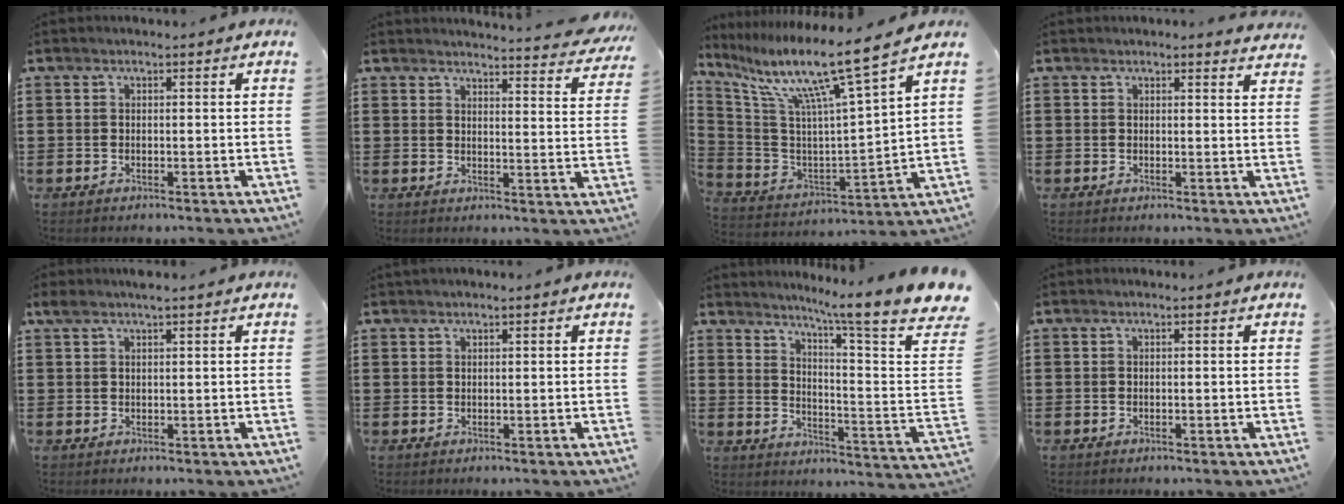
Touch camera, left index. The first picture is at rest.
{"total": 3.7, "force": [3.6, -0.1, 0.8], "torque": [-0.022, -0.023, 0.062]}
{"total": 12.1, "force": [8.5, -0.3, 8.6], "torque": [-0.187, -0.061, 0.129]}
{"total": 1.5, "force": [1.4, 0.4, 0.1], "torque": [-0.006, 0.002, 0.028]}
{"total": 1.9, "force": [1.3, 0.2, 1.4], "torque": [-0.028, 0.001, 0.025]}
{"total": 0.7, "force": [0.5, 0.0, 0.5], "torque": [-0.011, -0.001, 0.010]}
{"total": 9.1, "force": [7.2, -1.0, 5.5], "torque": [-0.117, -0.063, 0.111]}
{"total": 0.0}